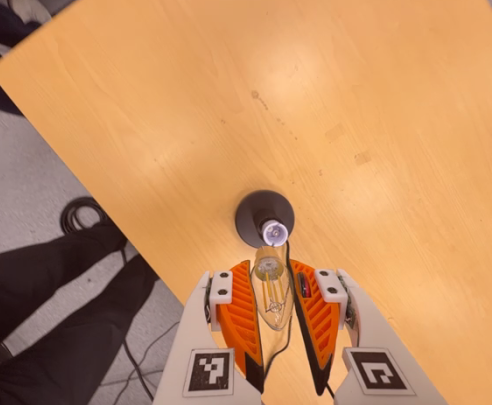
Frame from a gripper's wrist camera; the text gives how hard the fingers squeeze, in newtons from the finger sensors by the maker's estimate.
{"total": 12.9, "left": 14.0, "right": 11.8}